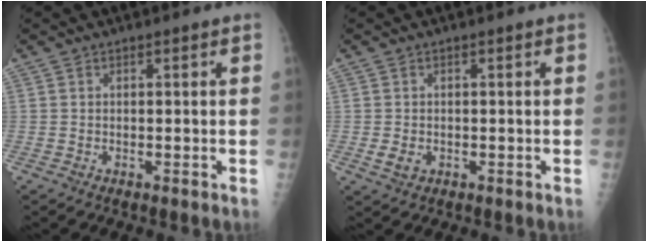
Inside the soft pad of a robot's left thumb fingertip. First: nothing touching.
{"total": 2.3, "force": [-0.4, 1.8, 1.3], "torque": [-0.022, -0.003, 0.000]}